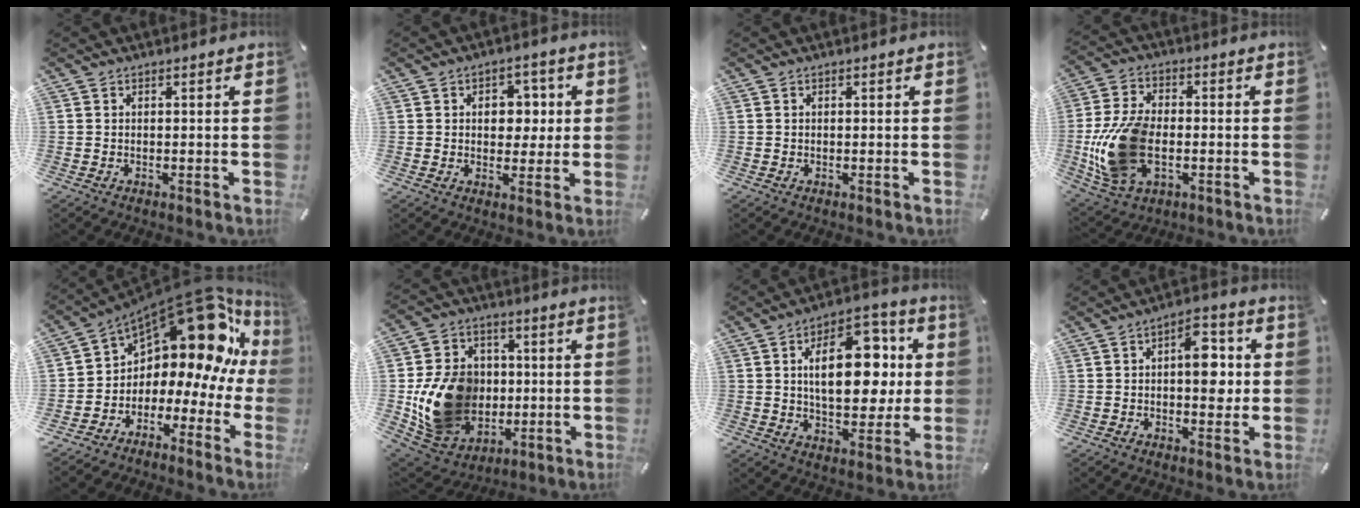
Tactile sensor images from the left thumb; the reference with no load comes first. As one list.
[{"total": 7.2, "force": [0.9, 5.7, 4.3], "torque": [-0.048, -0.002, 0.007]}, {"total": 0.0}, {"total": 16.9, "force": [-3.2, 10.9, 12.5], "torque": [-0.276, 0.002, -0.056]}, {"total": 16.1, "force": [9.3, 8.1, 10.3], "torque": [-0.149, -0.087, 0.152]}, {"total": 17.4, "force": [-1.4, 14.9, 9.0], "torque": [-0.163, 0.009, -0.015]}, {"total": 18.8, "force": [3.1, 11.2, 14.7], "torque": [-0.211, 0.003, 0.051]}, {"total": 10.1, "force": [0.5, 5.7, 8.3], "torque": [-0.093, -0.001, 0.002]}]